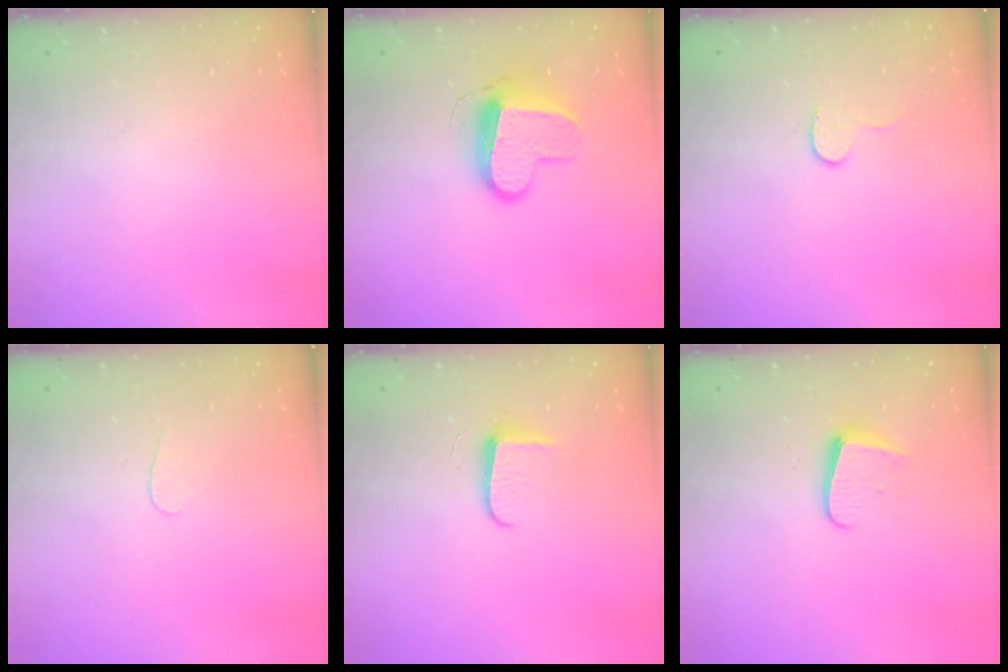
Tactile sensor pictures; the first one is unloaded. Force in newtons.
{"total": 11.7, "press": 11.7, "slide": 0.9}
{"total": 4.9, "press": 4.9, "slide": 0.4}
{"total": 2.8, "press": 2.7, "slide": 0.3}
{"total": 6.2, "press": 6.2, "slide": 0.8}
{"total": 7.2, "press": 7.2, "slide": 0.5}